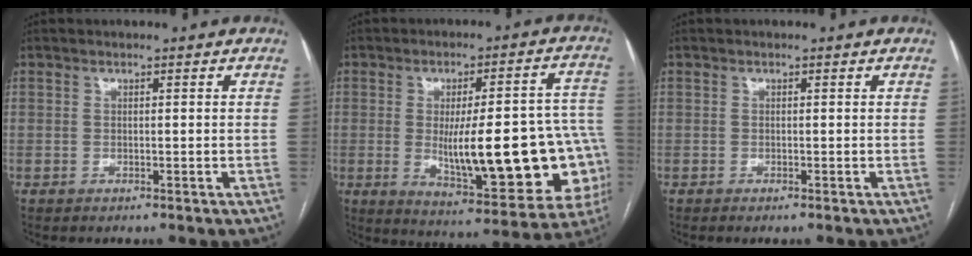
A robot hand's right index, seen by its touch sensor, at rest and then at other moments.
{"total": 23.5, "force": [-3.3, 5.6, 22.5], "torque": [-0.227, 0.018, -0.019]}
{"total": 0.6, "force": [-0.5, -0.1, 0.3], "torque": [-0.004, -0.002, -0.008]}